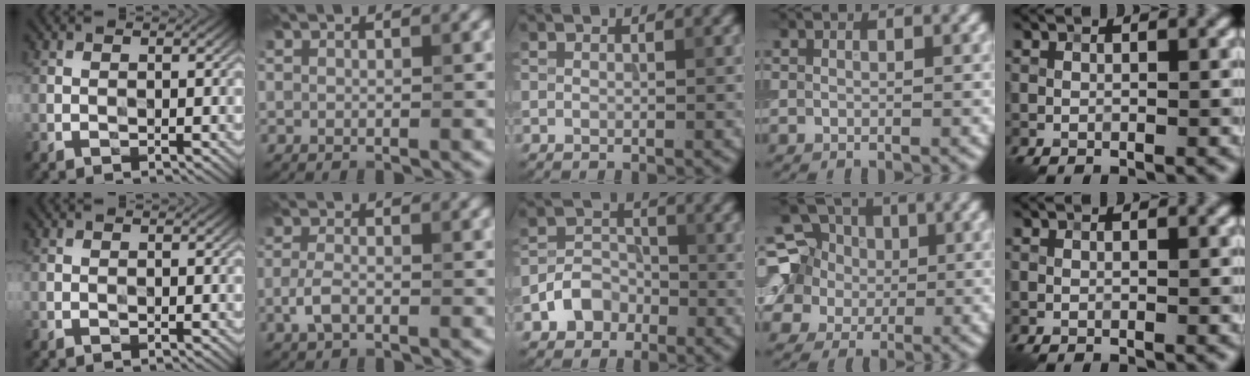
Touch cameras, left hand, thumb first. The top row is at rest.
{"index": {"total": 2.0, "force": [-0.8, 1.0, 1.6], "torque": [-0.036, 0.000, -0.020]}, "middle": {"total": 3.3, "force": [-1.7, 2.4, 1.3], "torque": [-0.018, 0.007, -0.034]}, "ring": {"total": 7.5, "force": [1.3, 6.7, 3.1], "torque": [-0.074, 0.029, -0.002]}}